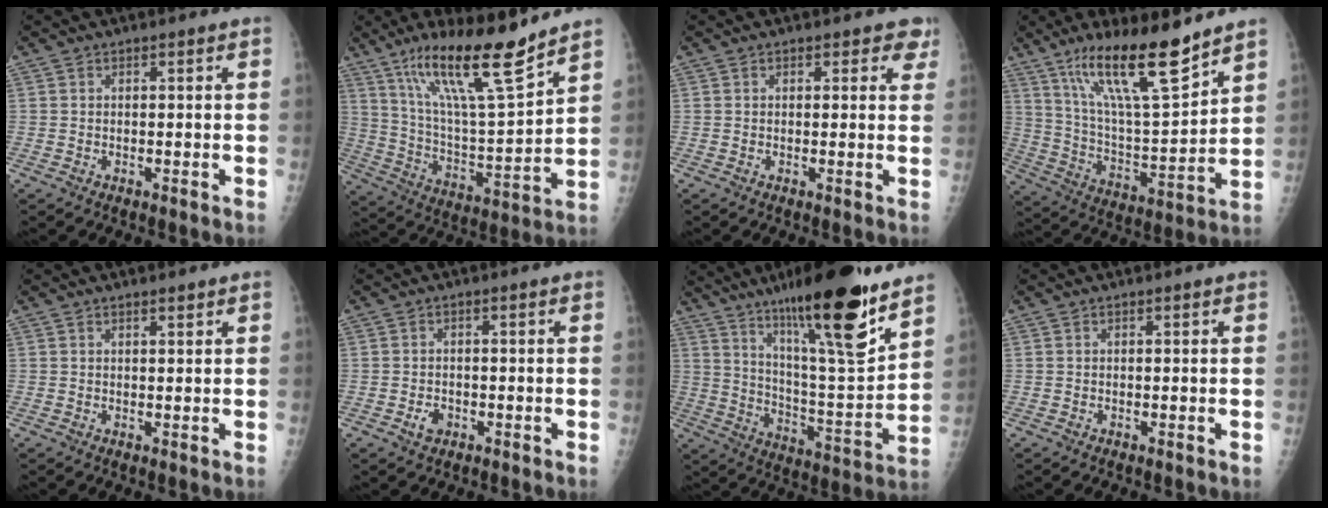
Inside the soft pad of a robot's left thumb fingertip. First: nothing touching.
{"total": 18.3, "force": [12.9, 2.4, 12.8], "torque": [-0.204, -0.076, 0.234]}
{"total": 2.9, "force": [1.8, 1.8, 1.4], "torque": [0.016, -0.005, 0.013]}
{"total": 18.0, "force": [12.6, 3.3, 12.4], "torque": [-0.194, -0.075, 0.231]}
{"total": 0.9, "force": [0.7, 0.1, 0.5], "torque": [-0.006, -0.005, 0.013]}
{"total": 2.2, "force": [-1.0, 1.6, 1.1], "torque": [-0.009, 0.005, -0.013]}
{"total": 23.3, "force": [15.4, 3.6, 17.1], "torque": [-0.254, -0.074, 0.257]}
{"total": 0.0}